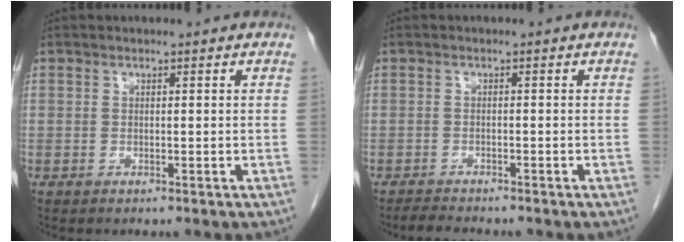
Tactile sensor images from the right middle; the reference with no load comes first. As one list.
[{"total": 2.3, "force": [-2.2, 0.0, 0.6], "torque": [-0.019, -0.012, -0.038]}]